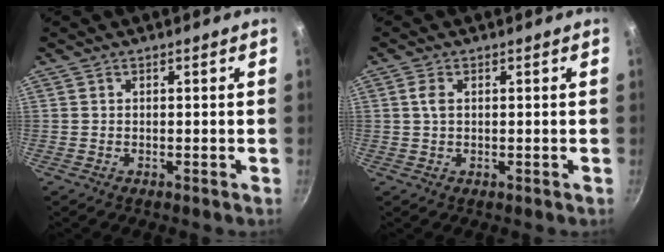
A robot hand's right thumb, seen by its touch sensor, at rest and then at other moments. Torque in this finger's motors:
{"motor_torque": [0.16, 0.01, 0.42, -0.03, 0.10]}